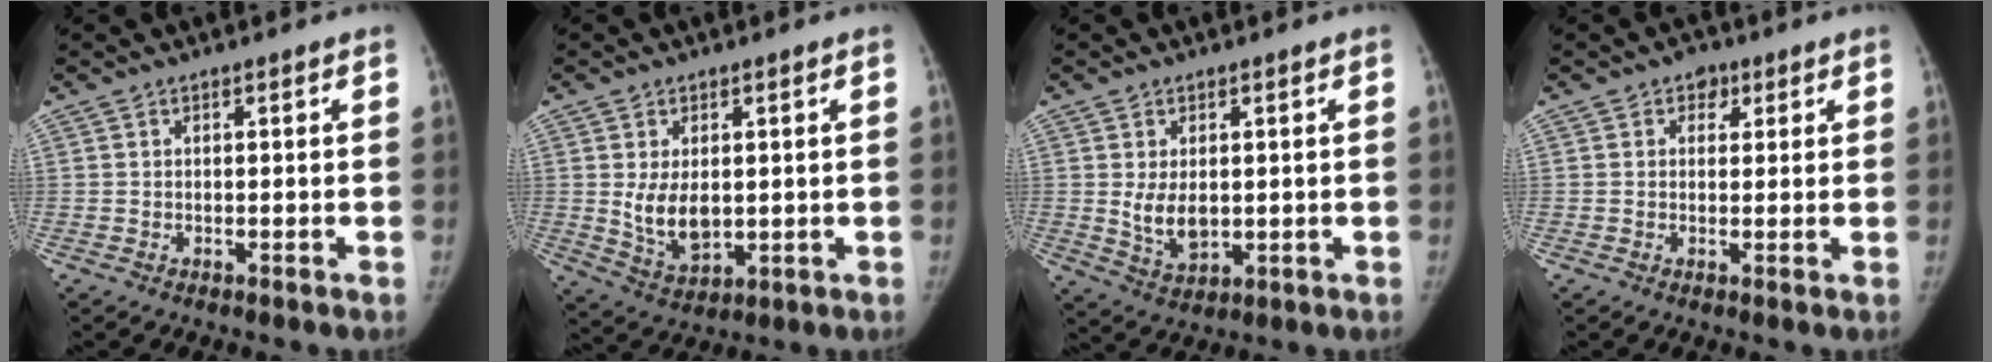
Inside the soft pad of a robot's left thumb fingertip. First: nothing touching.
{"total": 7.8, "force": [0.6, 4.9, 6.0], "torque": [-0.090, -0.017, 0.028]}
{"total": 6.4, "force": [0.4, 4.0, 4.9], "torque": [-0.074, -0.016, 0.021]}
{"total": 3.1, "force": [1.5, 2.4, 1.2], "torque": [0.008, -0.003, 0.015]}